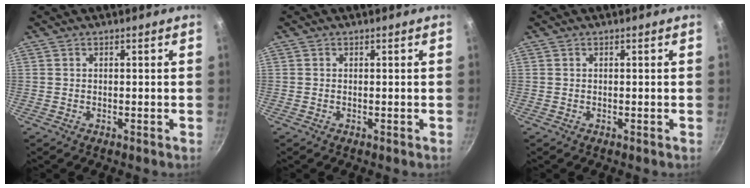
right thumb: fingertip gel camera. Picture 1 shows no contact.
{"total": 0.0}
{"total": 0.0}